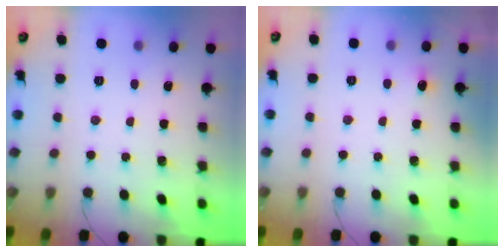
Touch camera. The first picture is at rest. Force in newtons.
{"total": 3.2, "press": 2.9, "slide": 1.3}